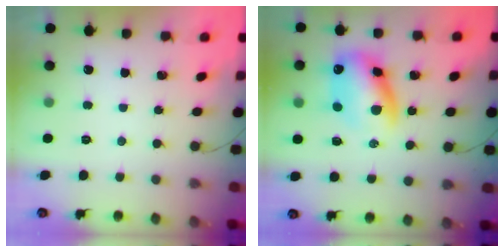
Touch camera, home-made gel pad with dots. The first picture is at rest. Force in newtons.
{"total": 12.4, "press": 12.0, "slide": 3.1}